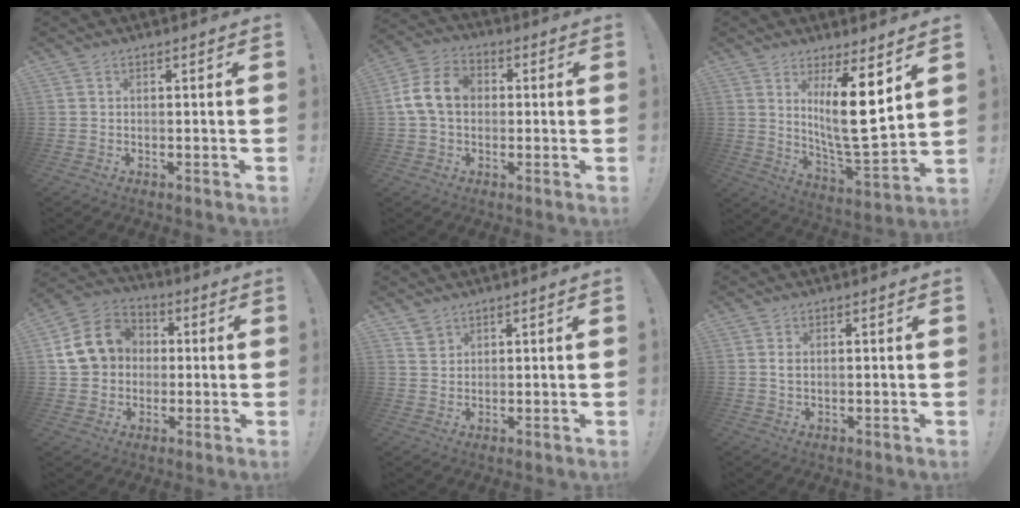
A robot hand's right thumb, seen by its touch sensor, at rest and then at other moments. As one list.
[{"total": 12.3, "force": [0.9, 9.2, 8.1], "torque": [-0.162, 0.015, 0.017]}, {"total": 15.0, "force": [5.5, 3.3, 13.6], "torque": [-0.228, -0.056, 0.081]}, {"total": 14.7, "force": [2.5, 12.8, 6.8], "torque": [-0.104, 0.011, 0.060]}, {"total": 2.8, "force": [2.2, 1.7, 0.5], "torque": [0.007, -0.019, 0.038]}, {"total": 1.5, "force": [0.5, 0.8, 1.2], "torque": [-0.023, 0.003, 0.007]}]